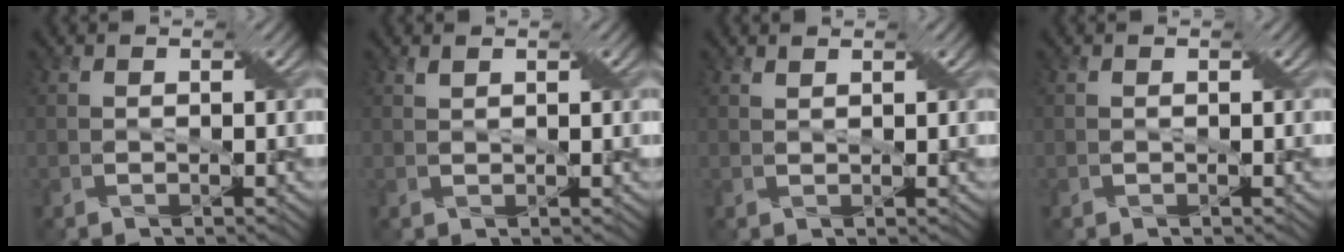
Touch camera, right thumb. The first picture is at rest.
{"total": 1.1, "force": [0.9, 0.0, 0.6], "torque": [-0.014, 0.006, 0.016]}
{"total": 1.2, "force": [1.0, -0.3, 0.6], "torque": [-0.014, 0.006, 0.019]}
{"total": 0.0}